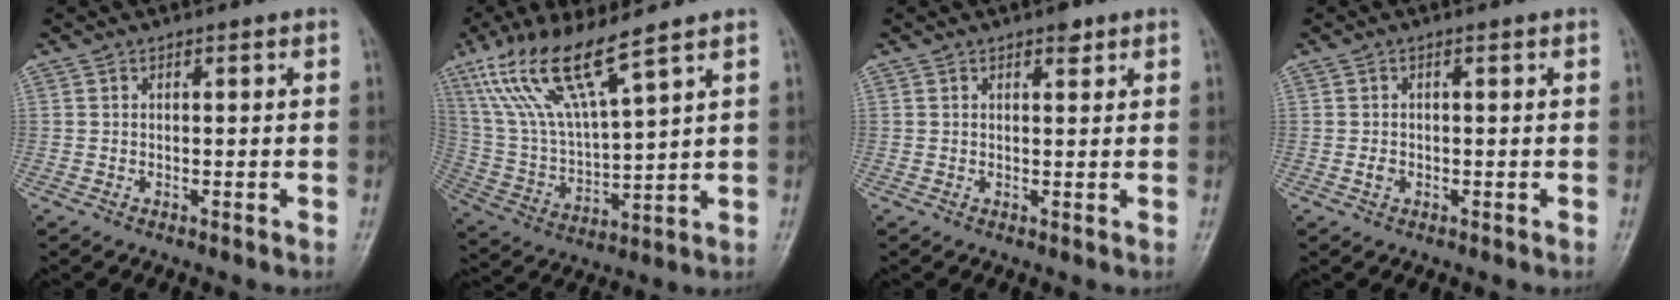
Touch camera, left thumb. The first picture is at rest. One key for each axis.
{"total": 15.4, "fx": 10.0, "fy": 3.1, "fz": 11.3, "tx": -0.228, "ty": -0.041, "tz": 0.211}
{"total": 1.8, "fx": 1.2, "fy": 0.8, "fz": 1.1, "tx": -0.007, "ty": -0.005, "tz": 0.015}
{"total": 1.3, "fx": -0.3, "fy": 1.0, "fz": 0.8, "tx": -0.011, "ty": 0.001, "tz": -0.007}